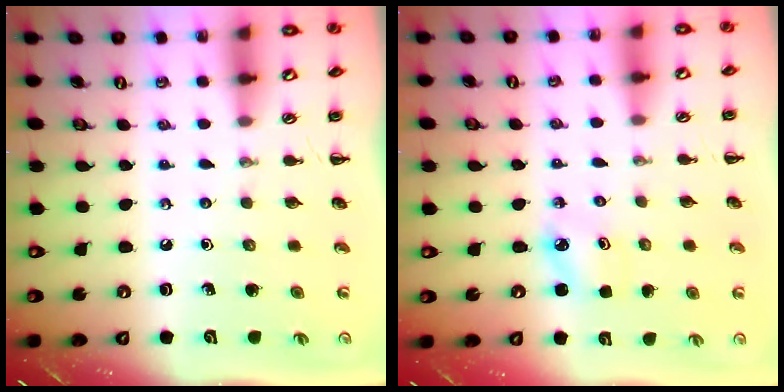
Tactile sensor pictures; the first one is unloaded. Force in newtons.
{"total": 2.5, "press": 2.5, "slide": 0.5}